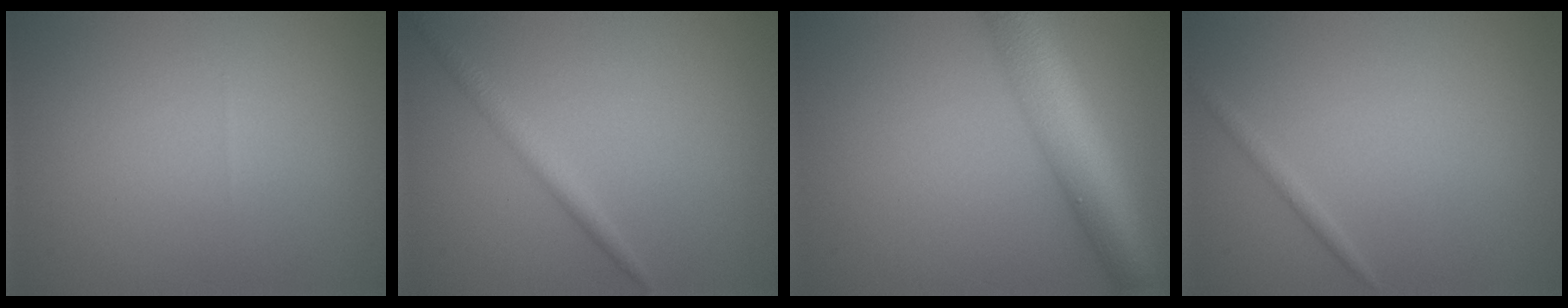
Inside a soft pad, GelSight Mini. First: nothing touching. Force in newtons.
{"total": 1.7, "press": 1.7, "slide": 0.1}
{"total": 9.5, "press": 9.5, "slide": 0.2}
{"total": 0.9, "press": 0.9, "slide": 0.1}